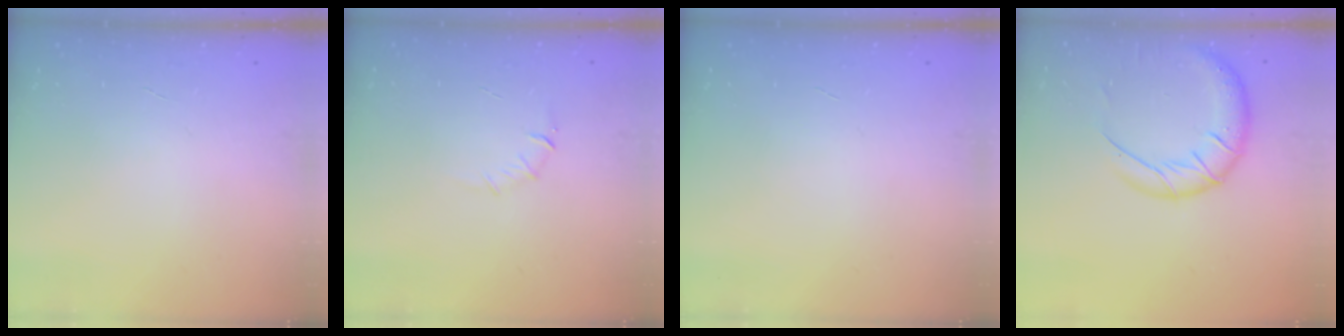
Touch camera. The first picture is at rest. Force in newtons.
{"total": 5.0, "press": 4.8, "slide": 1.6}
{"total": 0.0}
{"total": 15.9, "press": 15.5, "slide": 3.4}